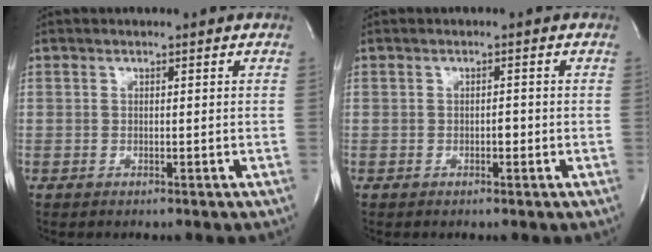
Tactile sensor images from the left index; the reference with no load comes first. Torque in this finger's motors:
{"motor_torque": [-0.26, 0.18, -0.04, 0.00]}